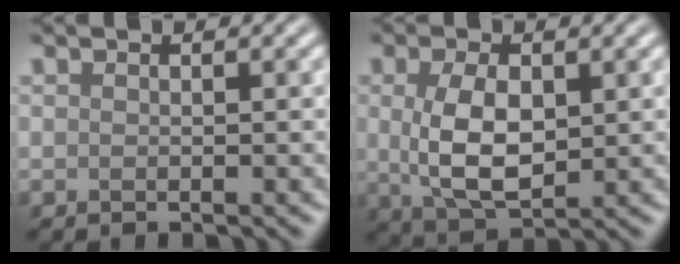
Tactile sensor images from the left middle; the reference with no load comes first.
{"total": 5.8, "force": [0.4, 3.2, 4.8], "torque": [-0.106, -0.003, 0.017]}